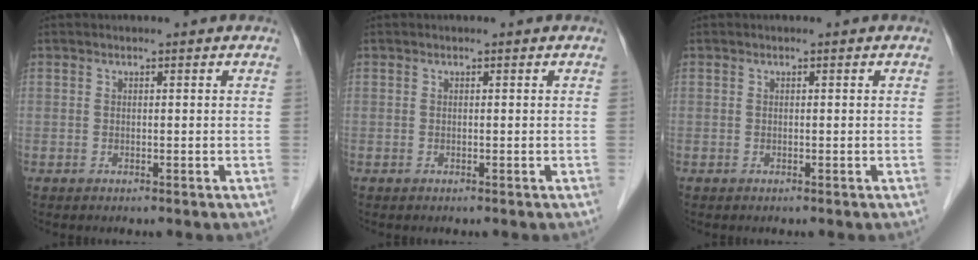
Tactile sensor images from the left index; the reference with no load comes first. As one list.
[{"total": 0.0}, {"total": 0.0}]